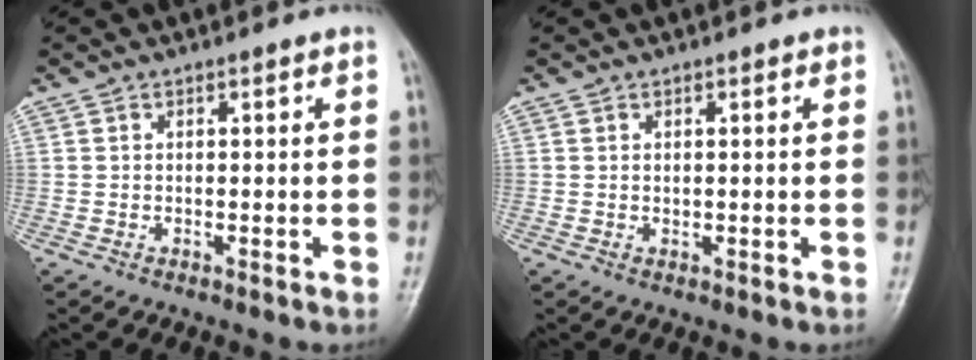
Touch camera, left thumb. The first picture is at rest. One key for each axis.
{"total": 0.7, "fx": 0.3, "fy": 0.4, "fz": 0.5, "tx": -0.006, "ty": -0.002, "tz": 0.004}